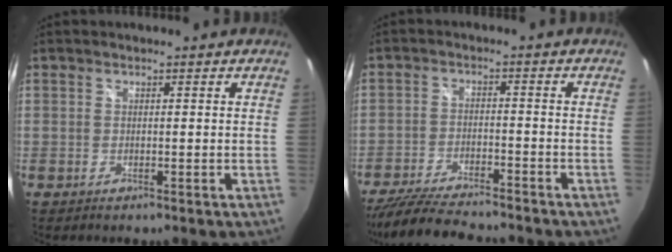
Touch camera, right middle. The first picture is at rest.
{"total": 13.8, "force": [-12.1, 2.4, 6.2], "torque": [-0.143, -0.022, -0.205]}